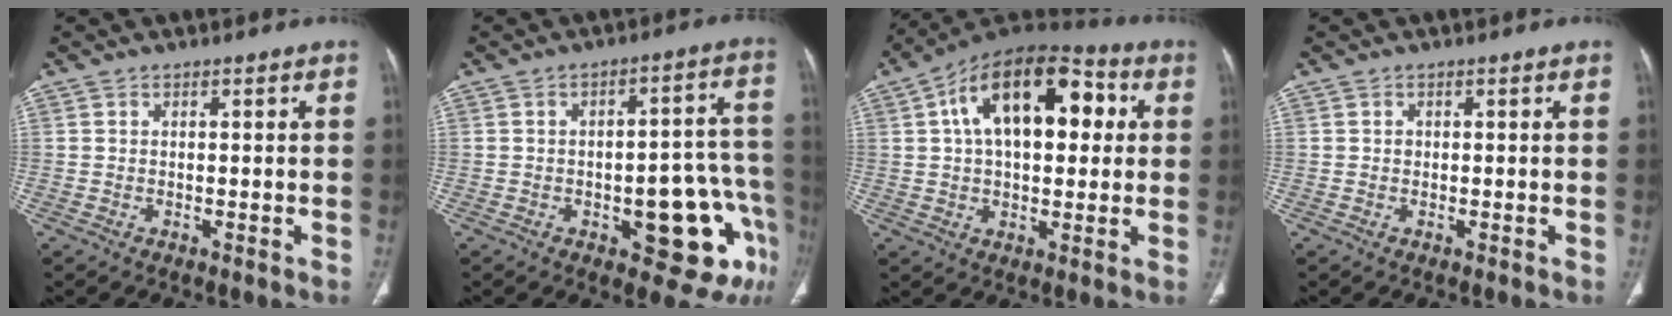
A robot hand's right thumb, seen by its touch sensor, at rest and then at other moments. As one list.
[{"total": 15.8, "force": [-5.7, 6.4, 13.3], "torque": [-0.115, 0.045, -0.058]}, {"total": 20.3, "force": [4.8, 11.2, 16.2], "torque": [-0.223, 0.026, 0.064]}, {"total": 0.5, "force": [0.0, 0.5, 0.2], "torque": [0.001, 0.002, 0.000]}]